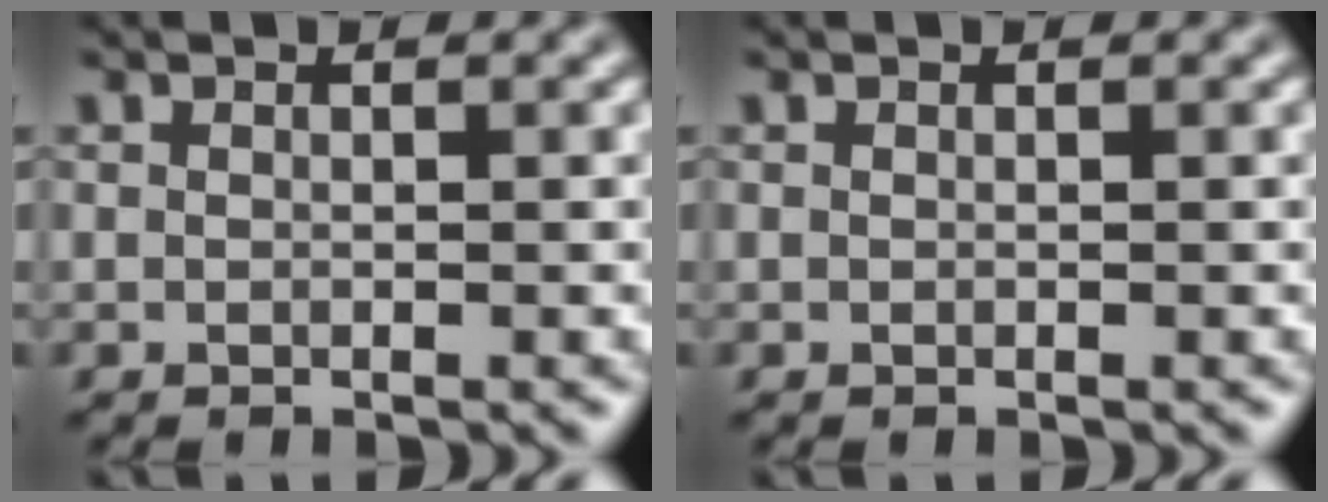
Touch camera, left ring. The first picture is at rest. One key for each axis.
{"total": 0.0}